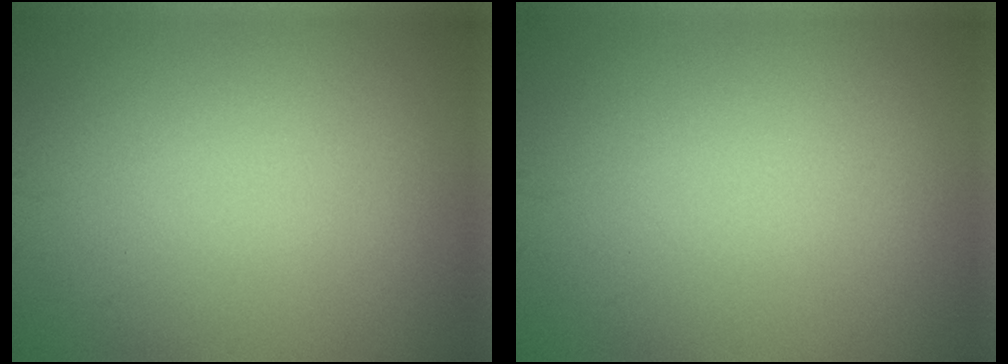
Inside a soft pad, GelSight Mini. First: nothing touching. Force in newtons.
{"total": 0.0}